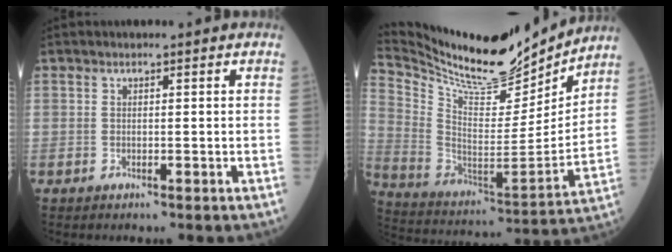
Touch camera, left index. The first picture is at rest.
{"total": 21.7, "force": [20.1, 3.4, 7.3], "torque": [-0.154, -0.038, 0.332]}